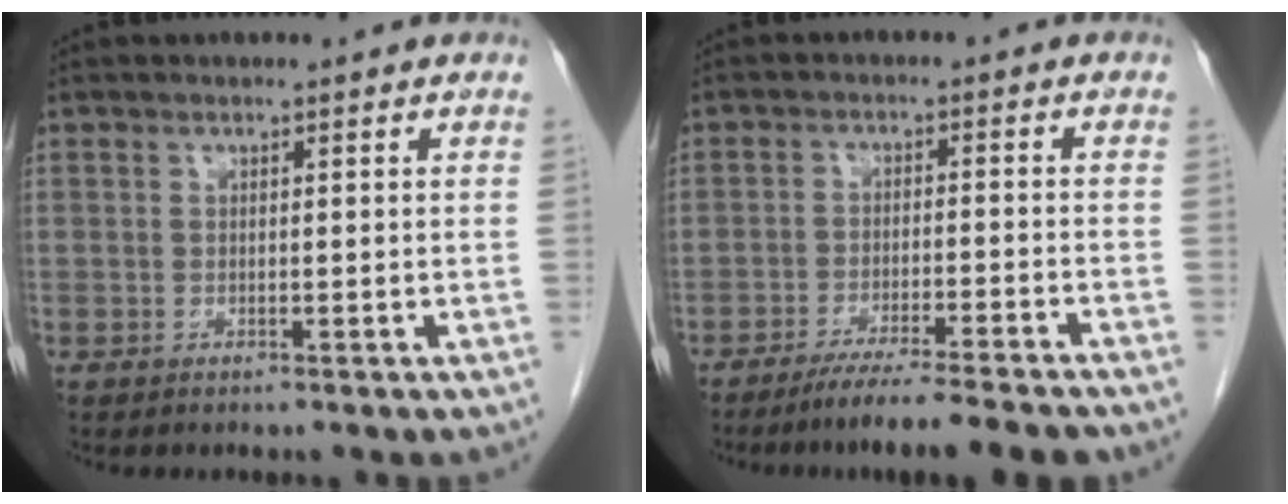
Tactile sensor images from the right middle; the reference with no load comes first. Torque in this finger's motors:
{"motor_torque": [1.14, -0.99, 0.15, 0.06]}